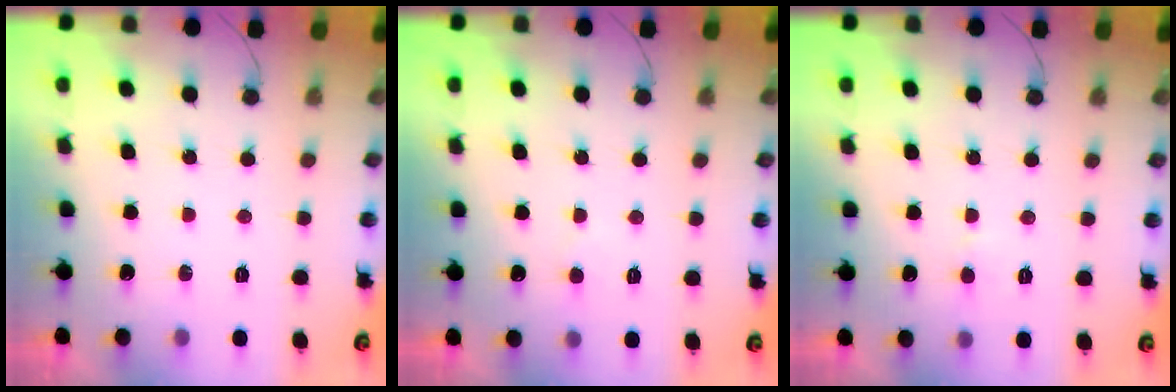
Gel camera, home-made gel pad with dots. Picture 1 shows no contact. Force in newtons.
{"total": 2.6, "press": 2.6, "slide": 0.2}
{"total": 2.8, "press": 2.8, "slide": 0.3}